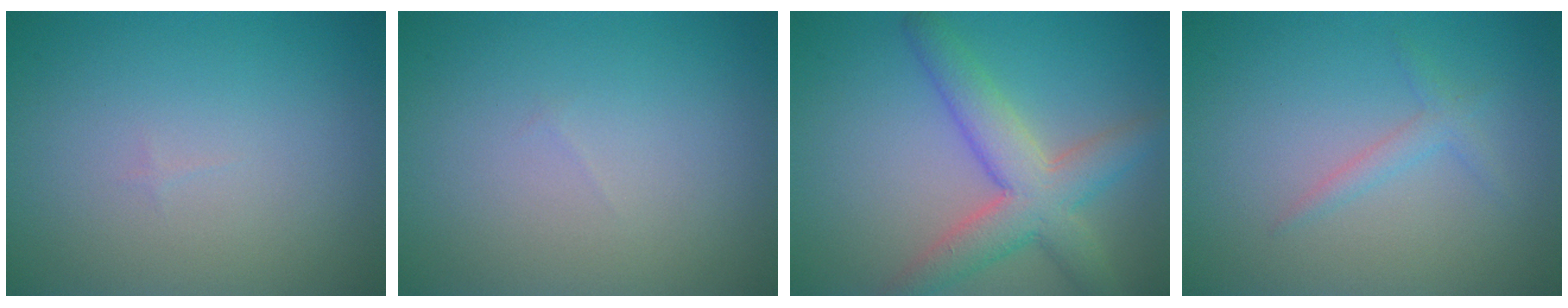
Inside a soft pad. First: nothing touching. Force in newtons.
{"total": 0.0}
{"total": 5.9, "press": 5.9, "slide": 0.4}
{"total": 1.3, "press": 1.3, "slide": 0.1}